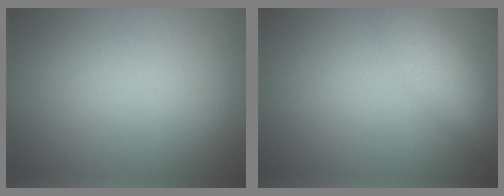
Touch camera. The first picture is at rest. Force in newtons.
{"total": 5.7, "press": 5.7, "slide": 0.3}